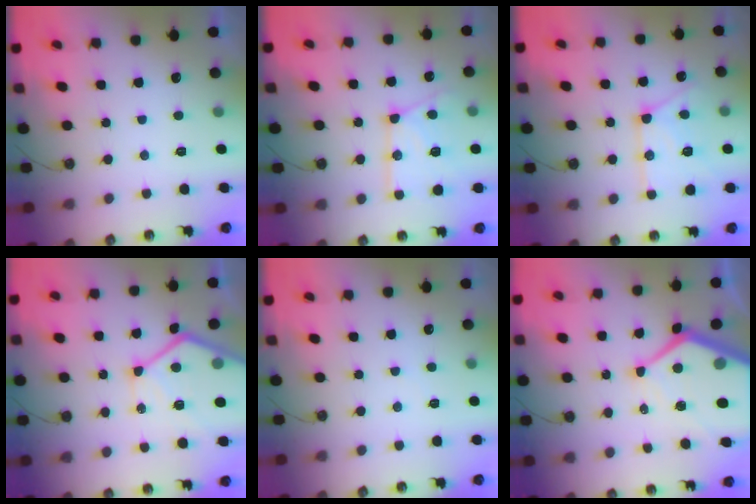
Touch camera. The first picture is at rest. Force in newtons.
{"total": 15.7, "press": 15.6, "slide": 2.0}
{"total": 15.3, "press": 15.2, "slide": 1.7}
{"total": 18.1, "press": 18.0, "slide": 1.6}
{"total": 2.4, "press": 2.4, "slide": 0.4}
{"total": 19.4, "press": 19.3, "slide": 2.0}